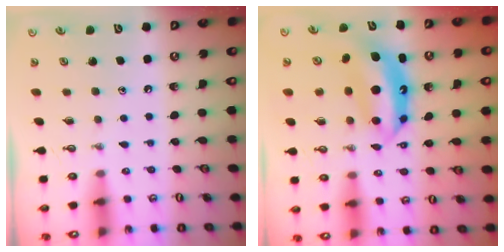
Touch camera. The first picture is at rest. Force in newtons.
{"total": 7.8, "press": 7.7, "slide": 0.6}